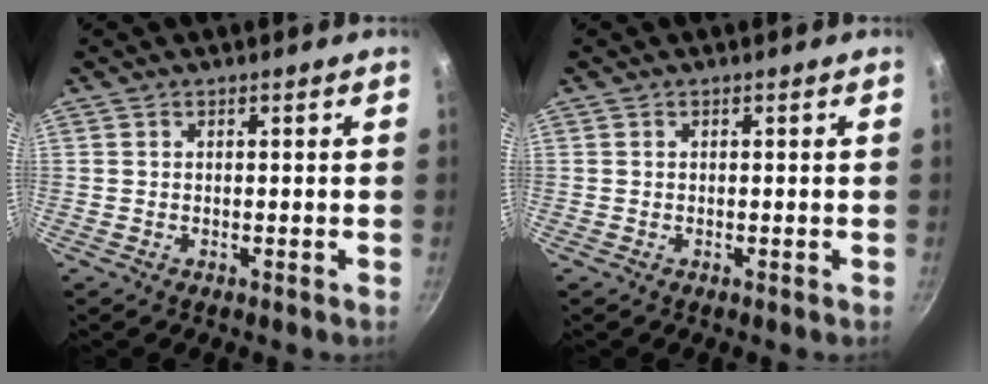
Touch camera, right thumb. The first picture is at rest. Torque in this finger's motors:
{"motor_torque": [0.01, 0.00, 0.14, 0.13, 0.01]}